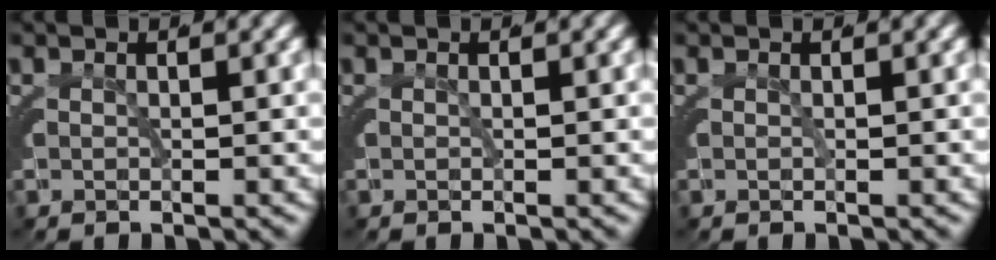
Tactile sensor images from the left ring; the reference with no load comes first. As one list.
[{"total": 0.0}, {"total": 0.0}]